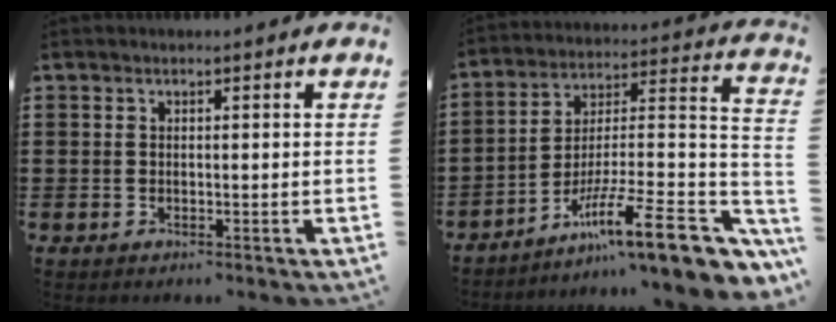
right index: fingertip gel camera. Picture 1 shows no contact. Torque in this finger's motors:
{"motor_torque": [2.14, 0.00, 0.32, 0.08]}